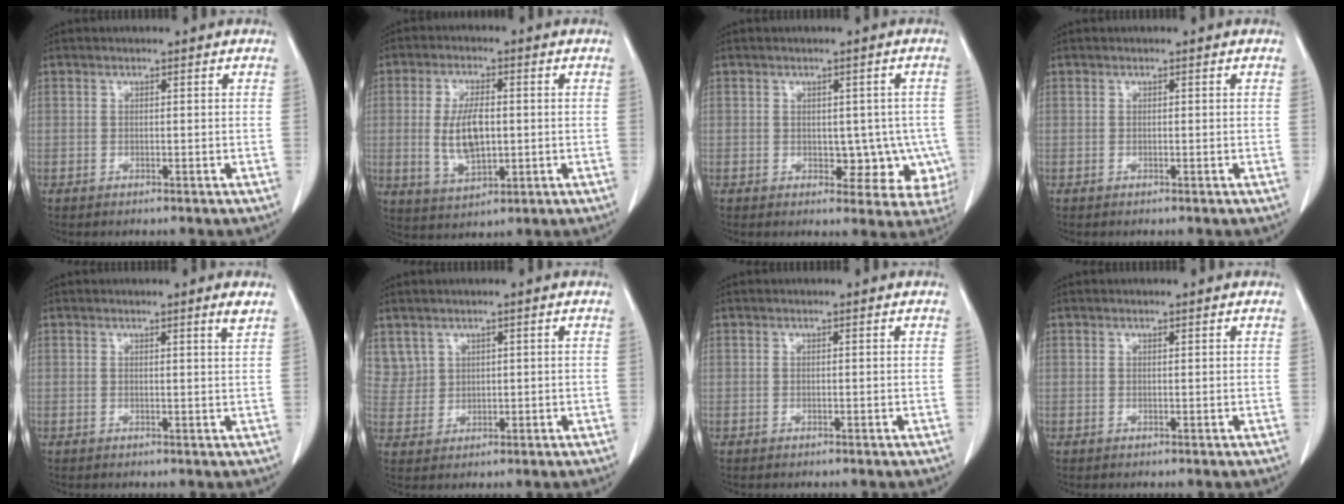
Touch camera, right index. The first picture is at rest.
{"total": 7.9, "force": [-0.2, 3.4, 7.2], "torque": [-0.148, 0.000, 0.003]}
{"total": 7.0, "force": [-1.1, 4.8, 4.9], "torque": [-0.031, 0.014, -0.004]}
{"total": 0.0}
{"total": 1.5, "force": [1.0, -0.5, 1.0], "torque": [-0.023, -0.011, 0.015]}
{"total": 3.8, "force": [2.2, 3.0, -0.1], "torque": [0.011, 0.007, 0.049]}
{"total": 0.0}
{"total": 0.0}